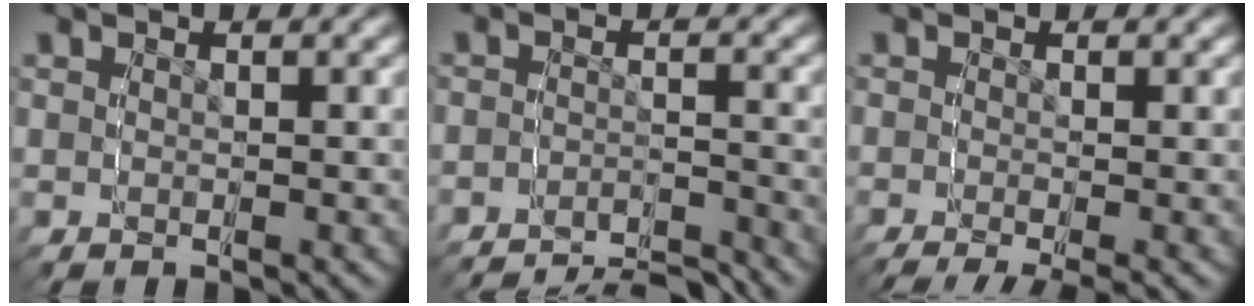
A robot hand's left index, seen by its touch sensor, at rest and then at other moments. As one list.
[{"total": 9.0, "force": [-8.8, 1.3, 1.1], "torque": [0.011, -0.019, -0.145]}, {"total": 4.0, "force": [-3.4, 0.8, 2.0], "torque": [-0.029, -0.009, -0.050]}]